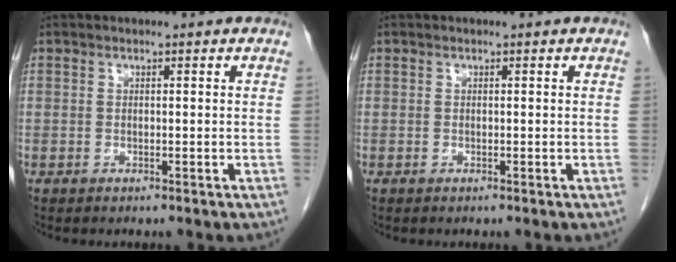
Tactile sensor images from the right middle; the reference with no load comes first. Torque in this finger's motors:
{"motor_torque": [-0.02, 0.02, 0.01, 0.00]}